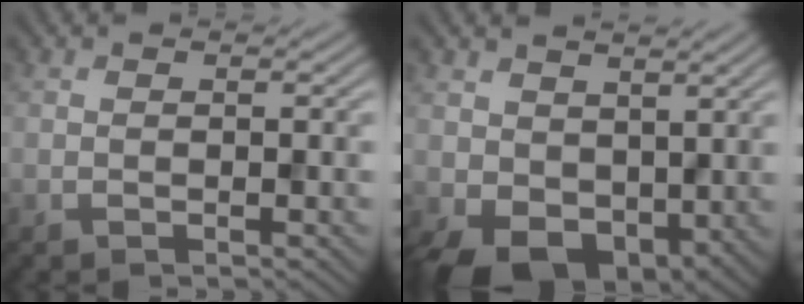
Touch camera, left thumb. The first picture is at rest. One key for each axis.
{"total": 6.7, "fx": 0.6, "fy": 5.1, "fz": 4.2, "tx": -0.095, "ty": -0.032, "tz": 0.024}